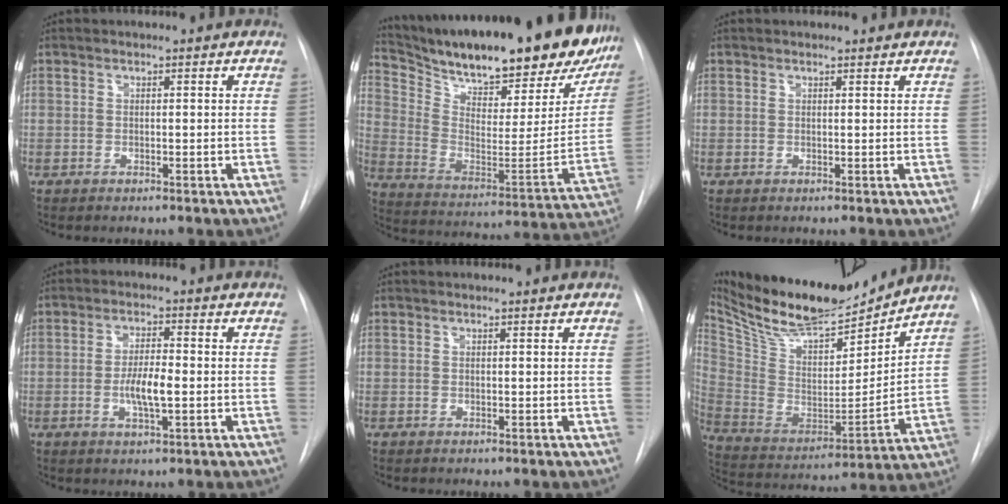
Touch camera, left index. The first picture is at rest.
{"total": 33.4, "force": [27.3, 8.8, 17.2], "torque": [-0.292, -0.047, 0.379]}
{"total": 1.6, "force": [1.5, 0.2, 0.1], "torque": [-0.009, 0.007, 0.018]}
{"total": 5.0, "force": [-0.9, 1.1, 4.8], "torque": [-0.094, -0.002, -0.016]}
{"total": 0.6, "force": [0.5, 0.0, 0.0], "torque": [-0.002, 0.001, 0.005]}
{"total": 22.7, "force": [20.2, 4.8, 9.3], "torque": [-0.174, -0.016, 0.337]}